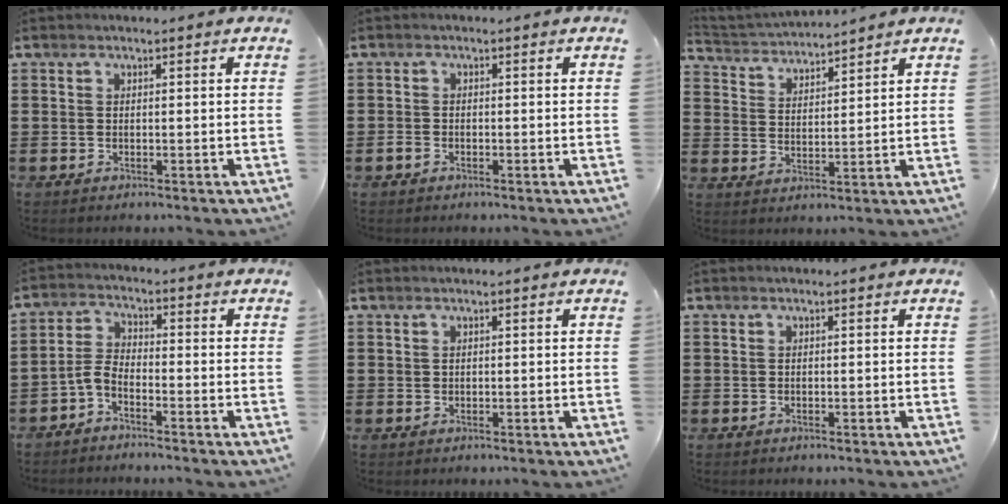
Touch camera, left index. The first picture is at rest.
{"total": 1.2, "force": [-0.8, 0.7, 0.5], "torque": [-0.021, -0.002, -0.019]}
{"total": 3.1, "force": [3.1, 0.0, -0.1], "torque": [-0.014, -0.018, 0.052]}
{"total": 3.3, "force": [-2.7, 1.0, 1.6], "torque": [-0.047, 0.005, -0.061]}
{"total": 0.0}
{"total": 0.0}